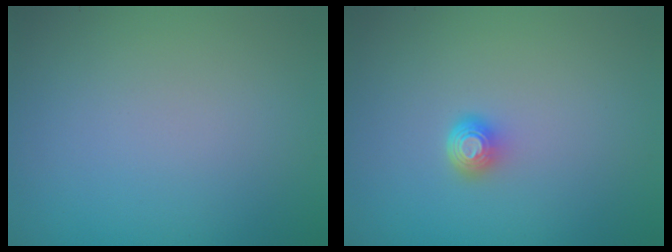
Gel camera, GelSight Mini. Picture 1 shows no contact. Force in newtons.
{"total": 1.7, "press": 1.2, "slide": 1.2}